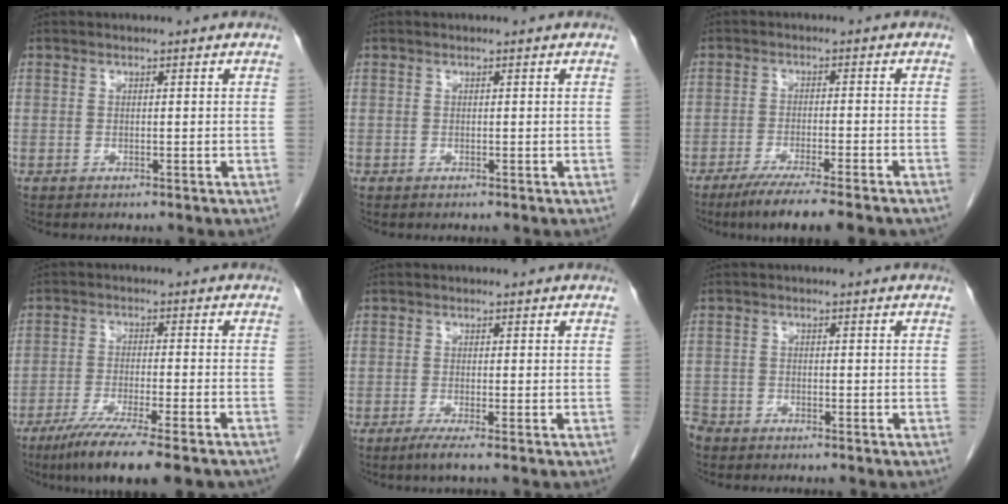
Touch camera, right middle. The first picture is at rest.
{"total": 0.0}
{"total": 10.0, "force": [-8.0, -0.1, 6.1], "torque": [-0.087, -0.023, -0.120]}
{"total": 12.8, "force": [-9.8, 0.3, 8.2], "torque": [-0.129, -0.034, -0.150]}
{"total": 1.9, "force": [-1.2, -0.5, 1.4], "torque": [-0.030, -0.006, -0.027]}
{"total": 3.6, "force": [-3.2, 1.7, 0.5], "torque": [-0.013, -0.003, -0.065]}